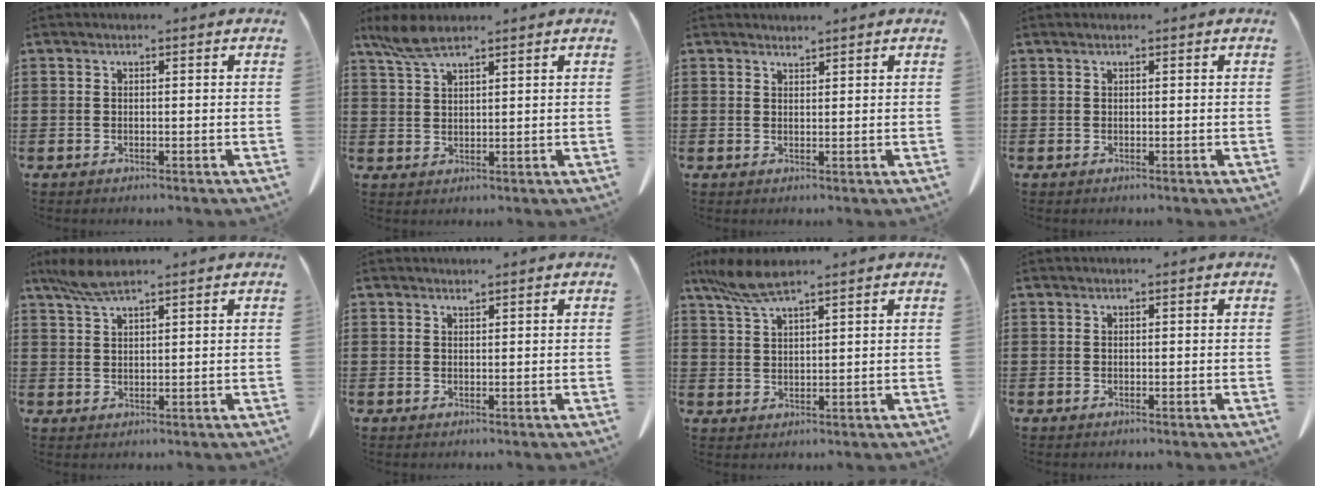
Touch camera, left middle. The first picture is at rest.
{"total": 4.5, "force": [3.3, 0.9, 2.9], "torque": [-0.073, -0.004, 0.059]}
{"total": 1.3, "force": [1.3, 0.0, 0.1], "torque": [-0.004, 0.000, 0.025]}
{"total": 0.0}
{"total": 4.4, "force": [3.2, 0.7, 2.9], "torque": [-0.065, 0.000, 0.060]}
{"total": 0.8, "force": [0.8, 0.0, 0.1], "torque": [-0.005, -0.002, 0.017]}
{"total": 5.9, "force": [4.3, 0.9, 3.9], "torque": [-0.094, -0.005, 0.078]}
{"total": 0.0}